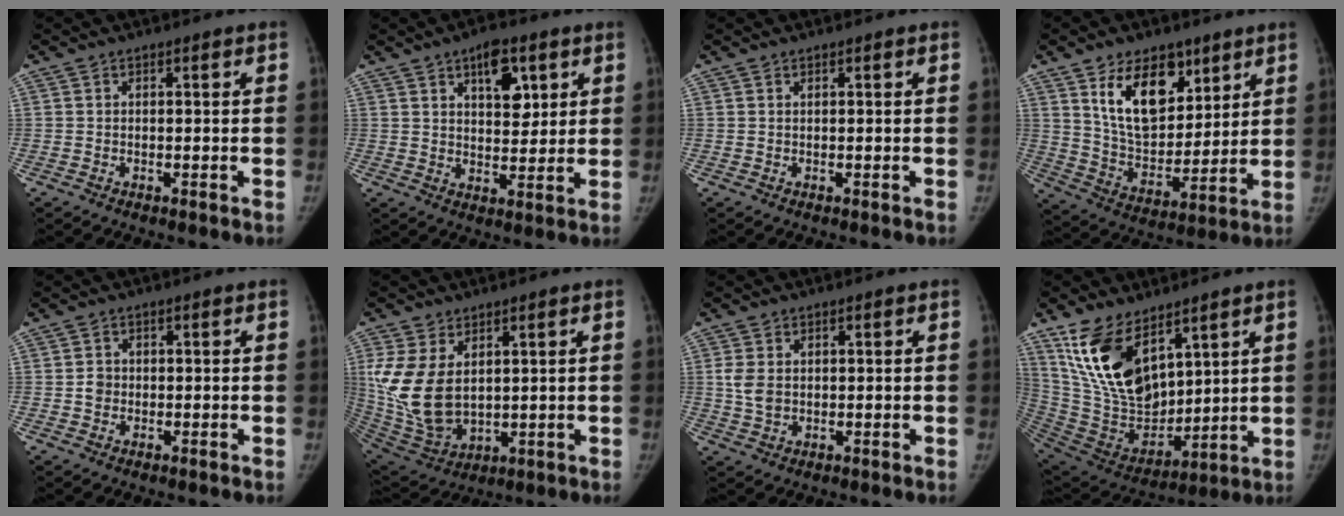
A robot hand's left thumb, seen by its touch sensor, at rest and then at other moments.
{"total": 8.5, "force": [4.0, 4.4, 6.0], "torque": [-0.058, -0.019, 0.059]}
{"total": 0.0}
{"total": 15.7, "force": [8.3, 9.3, 9.6], "torque": [-0.115, -0.053, 0.161]}
{"total": 2.0, "force": [-0.1, 1.8, 0.7], "torque": [-0.001, 0.005, -0.003]}
{"total": 14.8, "force": [3.3, 9.5, 10.9], "torque": [-0.212, -0.020, 0.088]}
{"total": 4.2, "force": [0.6, 3.1, 2.8], "torque": [-0.052, -0.002, 0.017]}
{"total": 19.2, "force": [10.9, 10.1, 12.1], "torque": [-0.193, -0.061, 0.229]}